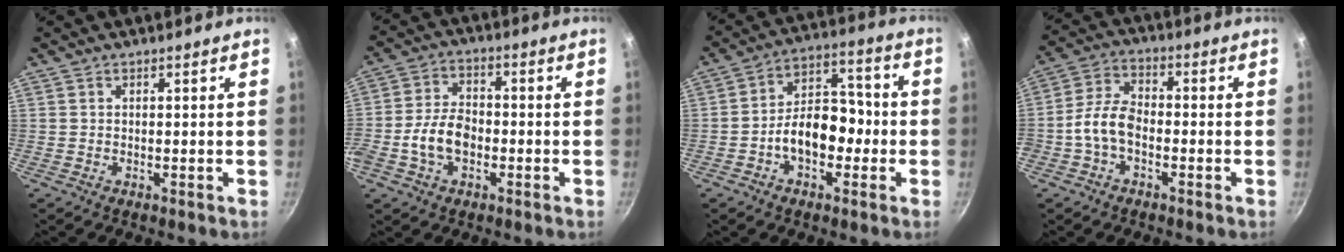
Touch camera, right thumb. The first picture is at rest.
{"total": 8.9, "force": [-2.4, 5.9, 6.2], "torque": [-0.101, 0.029, -0.053]}
{"total": 11.7, "force": [-3.0, 7.8, 8.2], "torque": [-0.083, 0.053, -0.058]}
{"total": 7.2, "force": [-2.4, 4.5, 5.1], "torque": [-0.094, 0.036, -0.055]}